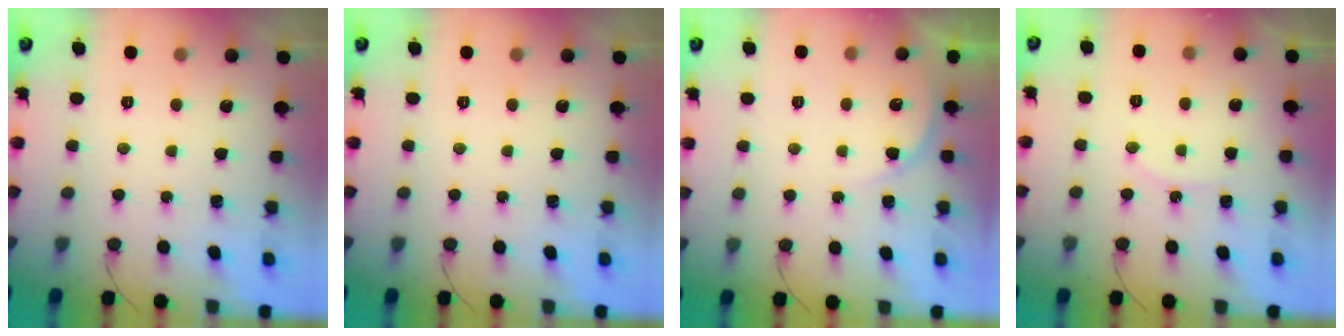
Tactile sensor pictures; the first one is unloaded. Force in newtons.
{"total": 0.0}
{"total": 3.8, "press": 3.8, "slide": 0.3}
{"total": 5.3, "press": 5.3, "slide": 0.7}